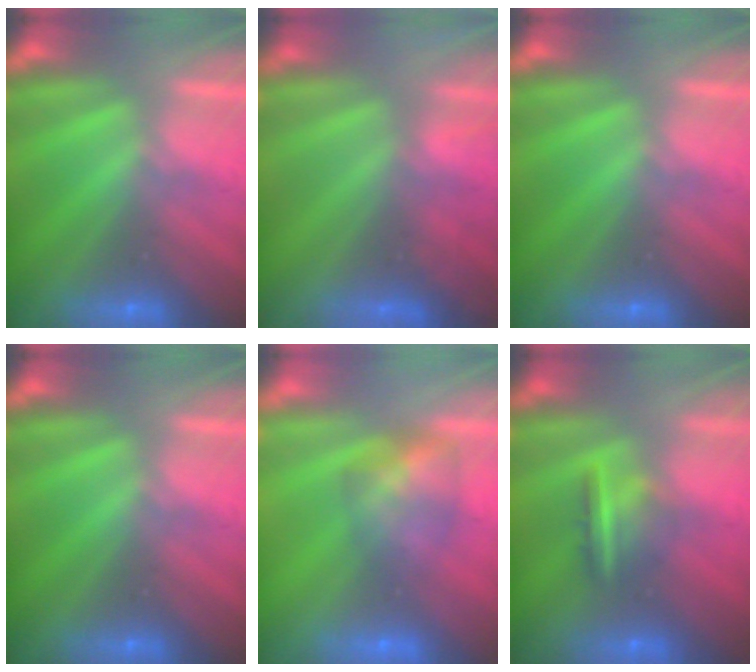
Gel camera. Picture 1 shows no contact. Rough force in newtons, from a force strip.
{"total": 4.2}
{"total": 0.0}
{"total": 0.0}
{"total": 7.7}
{"total": 9.3}